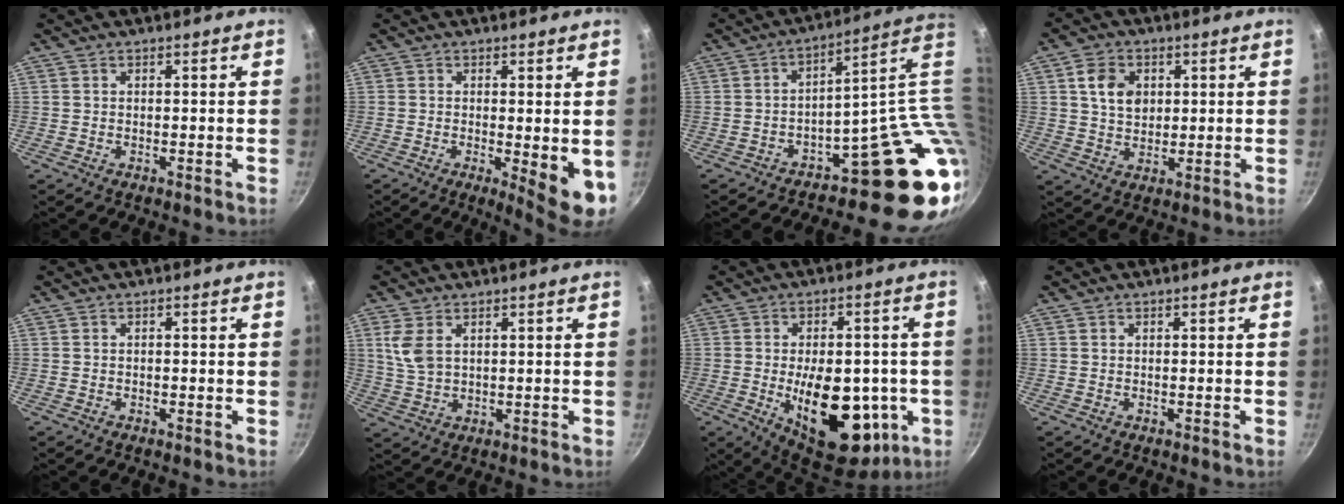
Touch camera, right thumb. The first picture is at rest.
{"total": 7.8, "force": [-1.0, 2.0, 7.5], "torque": [-0.091, -0.012, -0.006]}
{"total": 17.2, "force": [-1.4, 6.8, 15.7], "torque": [-0.135, 0.008, -0.017]}
{"total": 7.0, "force": [1.9, 5.3, 4.2], "torque": [-0.054, -0.002, 0.033]}
{"total": 0.0}
{"total": 5.8, "force": [2.0, 3.6, 4.1], "torque": [-0.084, -0.006, 0.045]}
{"total": 22.6, "force": [-4.6, 12.4, 18.4], "torque": [-0.228, -0.001, -0.046]}
{"total": 0.0}